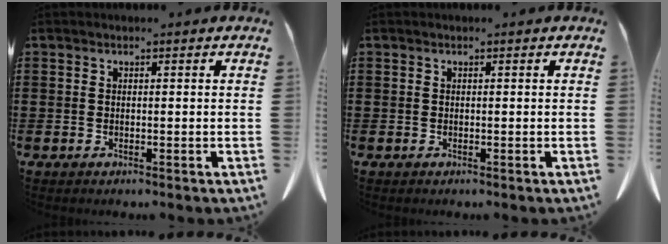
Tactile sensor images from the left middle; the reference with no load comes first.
{"total": 0.0}